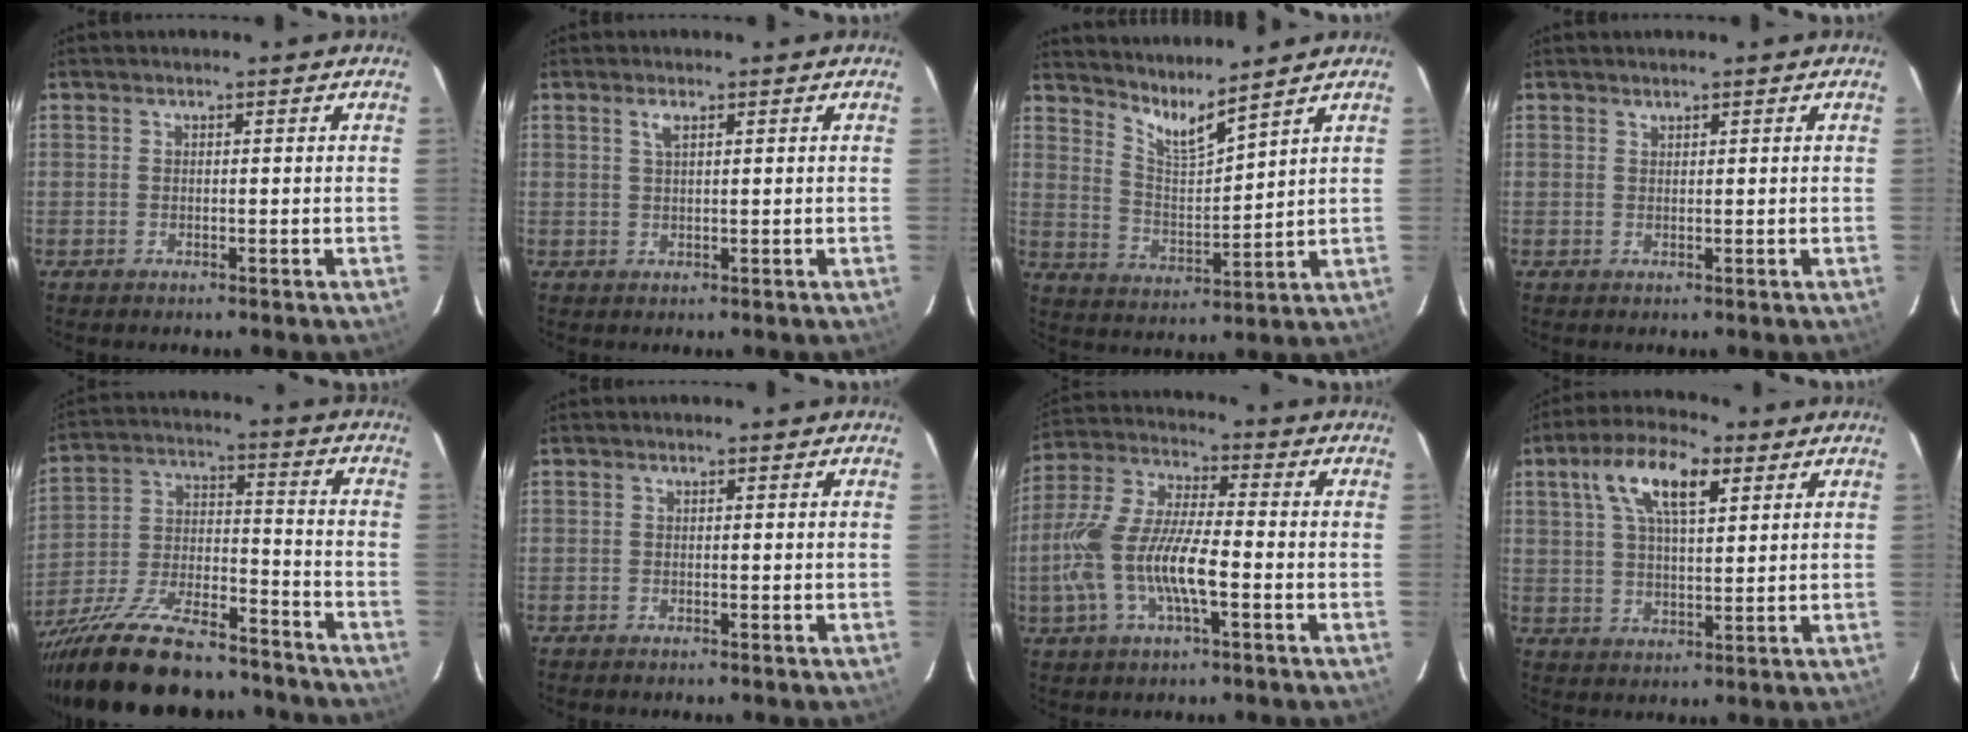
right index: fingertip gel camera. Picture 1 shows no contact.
{"total": 1.7, "force": [0.9, 0.5, 1.3], "torque": [-0.026, 0.003, 0.016]}
{"total": 7.4, "force": [6.7, -0.5, 3.2], "torque": [-0.062, -0.027, 0.130]}
{"total": 0.5, "force": [0.5, 0.1, 0.0], "torque": [0.000, 0.001, 0.011]}
{"total": 24.5, "force": [-19.5, 7.9, 12.5], "torque": [-0.239, -0.020, -0.299]}
{"total": 0.6, "force": [-0.5, 0.1, 0.2], "torque": [-0.004, -0.002, -0.010]}
{"total": 14.6, "force": [-4.0, 4.4, 13.3], "torque": [-0.283, -0.001, -0.079]}
{"total": 10.7, "force": [4.9, 4.1, 8.6], "torque": [-0.159, 0.023, 0.085]}